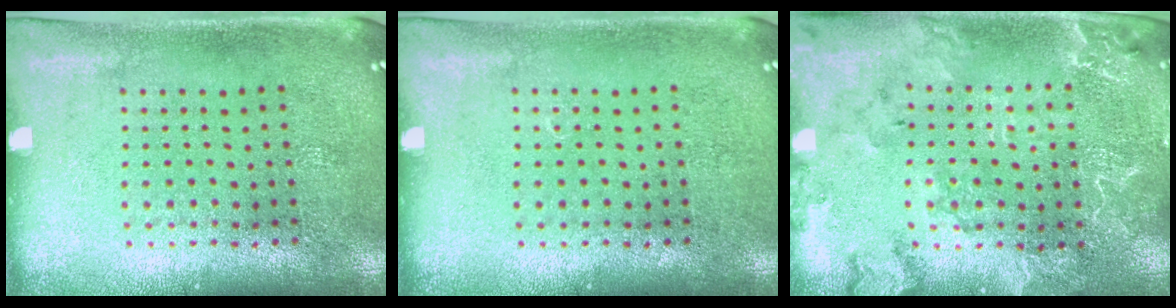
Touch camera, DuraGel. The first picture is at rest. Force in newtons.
{"total": 0.0}
{"total": 2.3, "press": 2.2, "slide": 0.4}